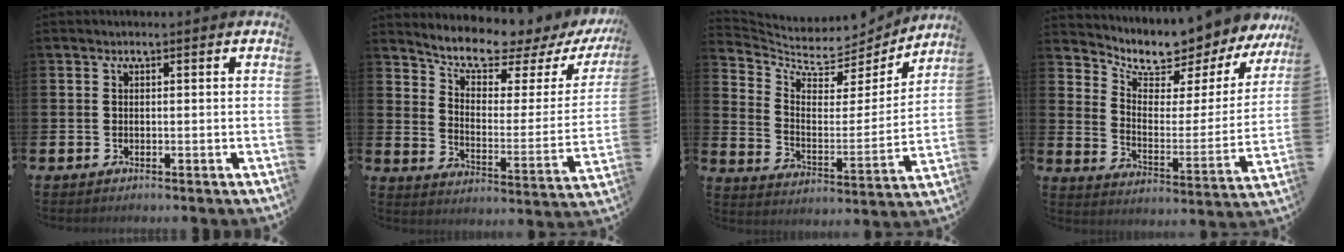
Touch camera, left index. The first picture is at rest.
{"total": 7.5, "force": [6.8, 1.7, 2.8], "torque": [-0.077, -0.055, 0.110]}
{"total": 7.0, "force": [6.3, 2.7, 1.4], "torque": [-0.057, -0.060, 0.103]}
{"total": 7.5, "force": [6.9, 2.2, 1.8], "torque": [-0.065, -0.059, 0.111]}